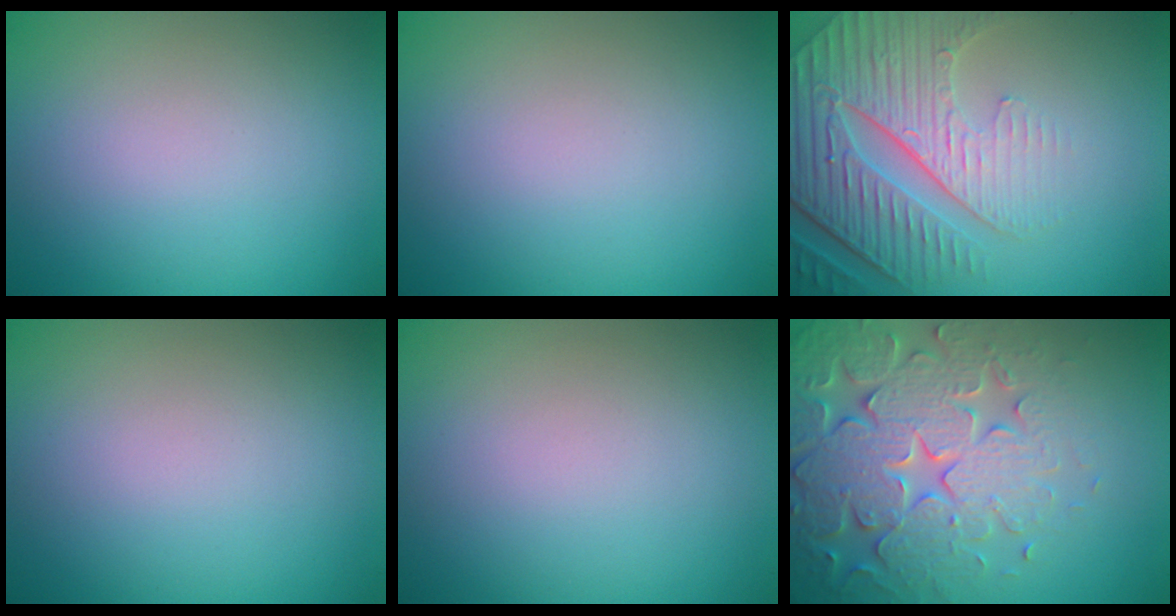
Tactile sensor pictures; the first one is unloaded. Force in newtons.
{"total": 0.0}
{"total": 8.0, "press": 5.8, "slide": 5.5}
{"total": 0.0}
{"total": 0.0}
{"total": 7.8, "press": 7.7, "slide": 1.5}